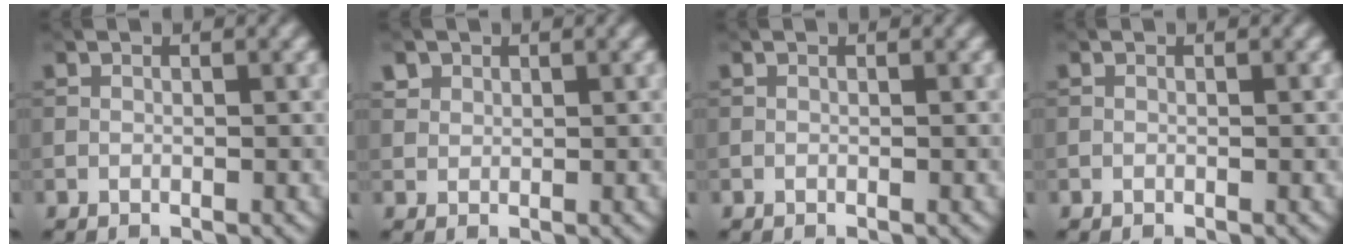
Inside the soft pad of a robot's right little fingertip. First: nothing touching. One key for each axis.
{"total": 1.2, "fx": 0.8, "fy": 0.9, "fz": 0.2, "tx": -0.003, "ty": 0.000, "tz": 0.017}
{"total": 0.0}
{"total": 0.0}